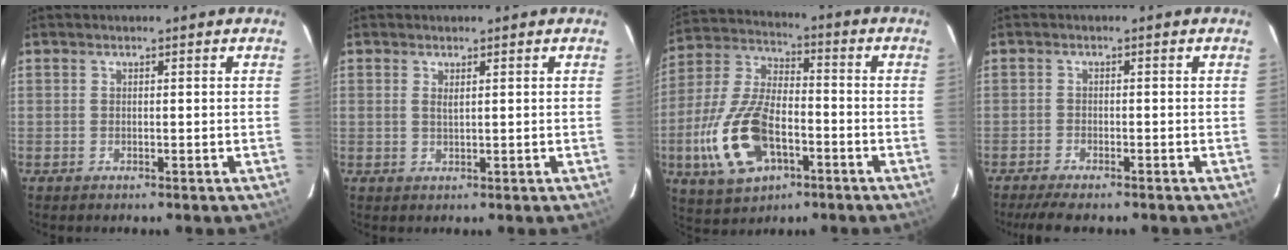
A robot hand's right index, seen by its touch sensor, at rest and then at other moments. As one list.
[{"total": 1.1, "force": [0.5, 0.2, 0.9], "torque": [-0.017, 0.000, 0.008]}, {"total": 17.5, "force": [-6.2, 9.3, 13.4], "torque": [-0.303, -0.004, -0.107]}, {"total": 6.0, "force": [-5.0, 1.3, 3.0], "torque": [-0.072, -0.016, -0.084]}]